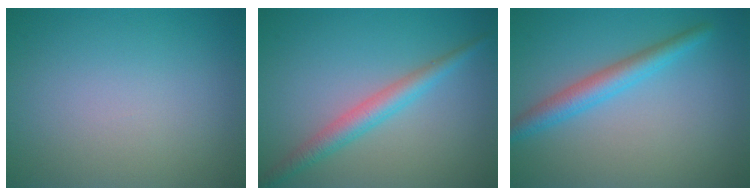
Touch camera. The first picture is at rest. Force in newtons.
{"total": 2.9, "press": 2.9, "slide": 0.1}
{"total": 3.2, "press": 3.2, "slide": 0.2}